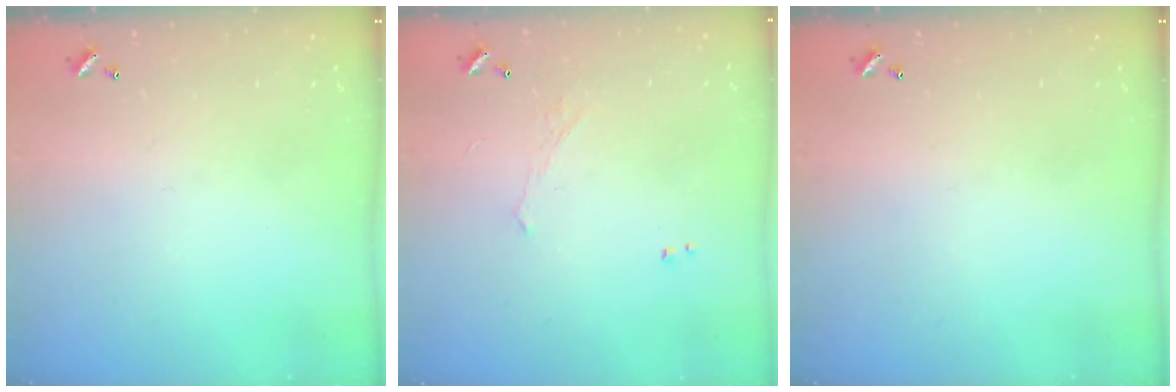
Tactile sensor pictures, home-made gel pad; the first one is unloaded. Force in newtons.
{"total": 0.9, "press": 0.7, "slide": 0.5}
{"total": 0.0}